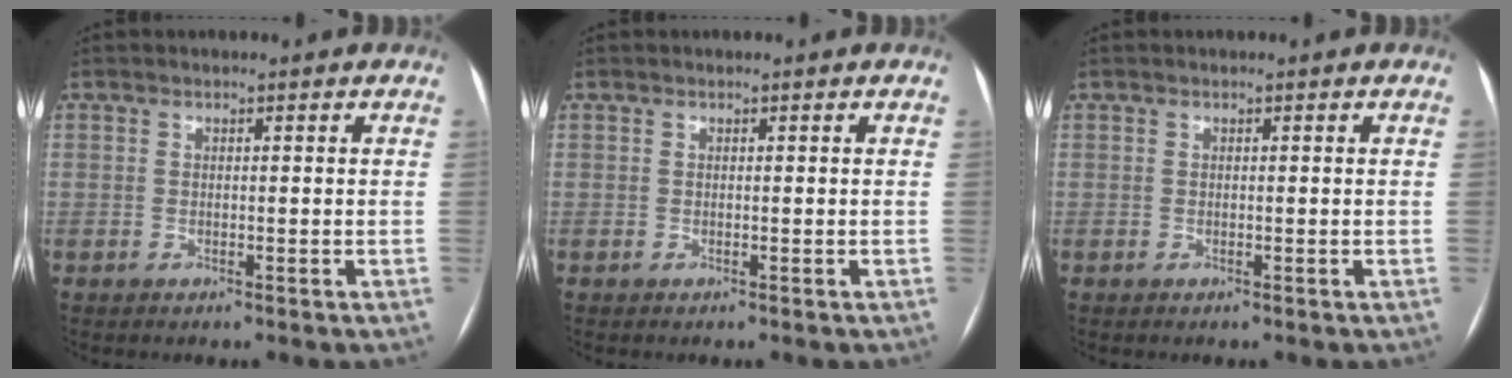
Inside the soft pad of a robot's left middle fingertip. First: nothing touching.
{"total": 0.0}
{"total": 0.0}